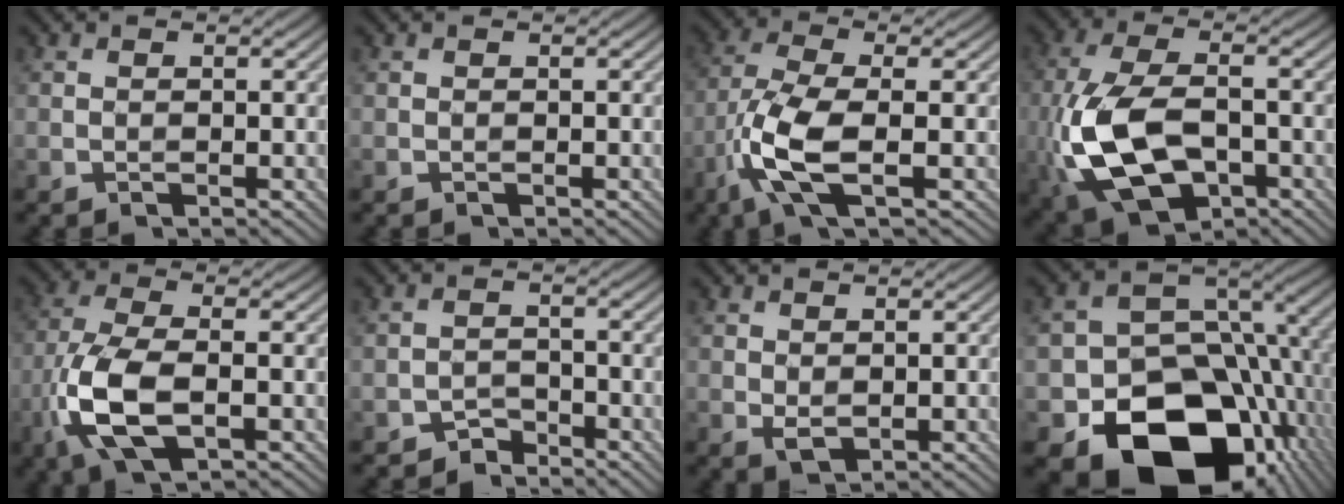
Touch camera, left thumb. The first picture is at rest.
{"total": 0.0}
{"total": 7.9, "force": [-2.9, 2.0, 7.0], "torque": [-0.160, 0.008, -0.070]}
{"total": 13.3, "force": [-4.0, 6.9, 10.6], "torque": [-0.269, -0.019, -0.074]}
{"total": 8.9, "force": [-2.9, 3.5, 7.6], "torque": [-0.178, 0.000, -0.065]}
{"total": 2.1, "force": [-2.1, 0.3, -0.4], "torque": [0.017, 0.013, -0.043]}
{"total": 0.8, "force": [0.6, 0.3, 0.4], "torque": [-0.009, 0.000, 0.014]}
{"total": 17.4, "force": [-6.6, 12.5, 10.1], "torque": [-0.146, -0.041, -0.104]}